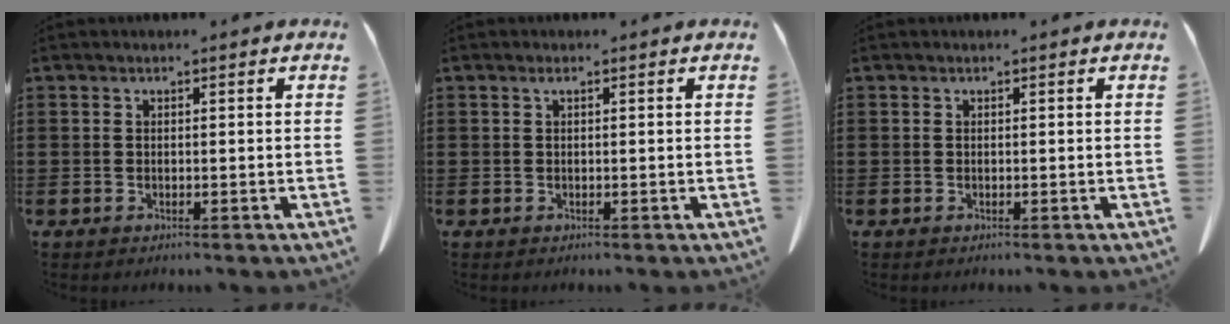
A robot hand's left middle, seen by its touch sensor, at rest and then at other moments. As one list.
[{"total": 0.5, "force": [0.2, 0.1, 0.5], "torque": [-0.011, 0.001, 0.004]}, {"total": 0.0}]